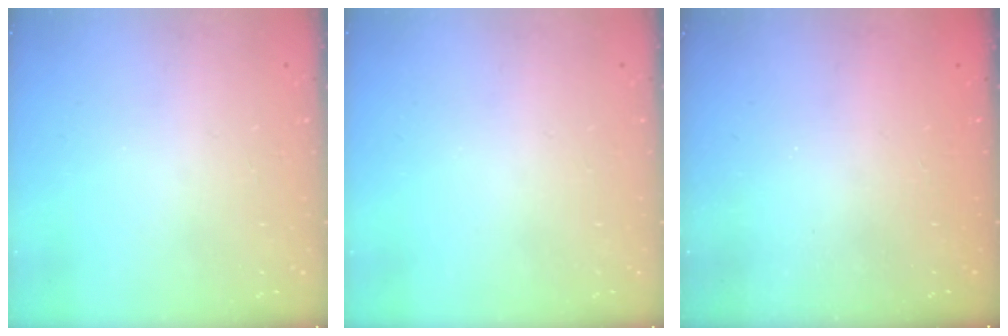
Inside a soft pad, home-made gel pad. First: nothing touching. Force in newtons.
{"total": 0.0}
{"total": 2.3, "press": 2.2, "slide": 0.8}